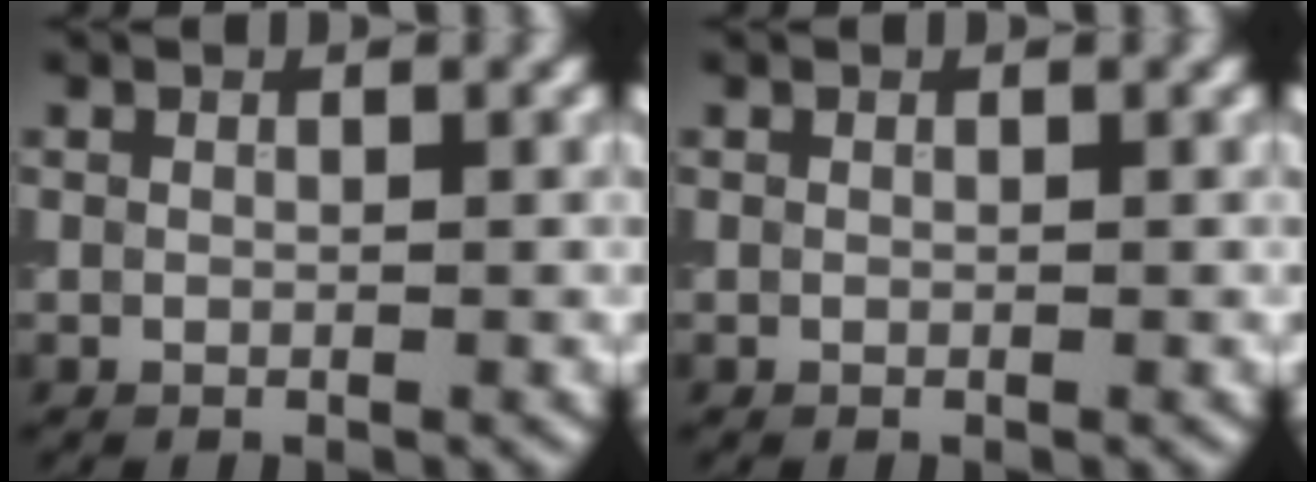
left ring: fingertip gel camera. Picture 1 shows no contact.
{"total": 0.0}